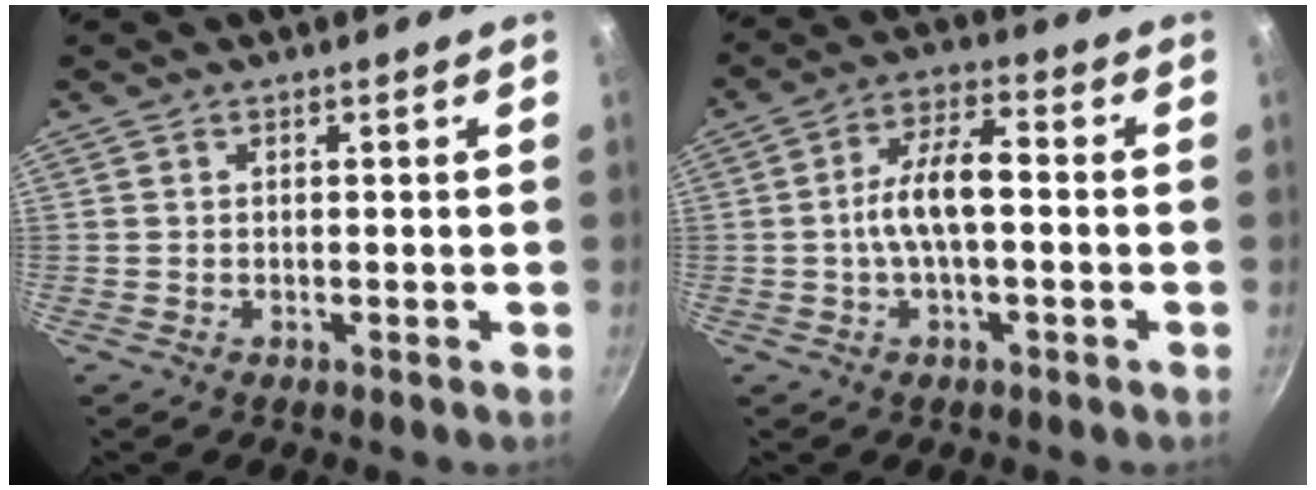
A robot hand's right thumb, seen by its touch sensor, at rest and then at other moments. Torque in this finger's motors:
{"motor_torque": [0.37, 0.18, 1.05, -0.02, 0.11]}